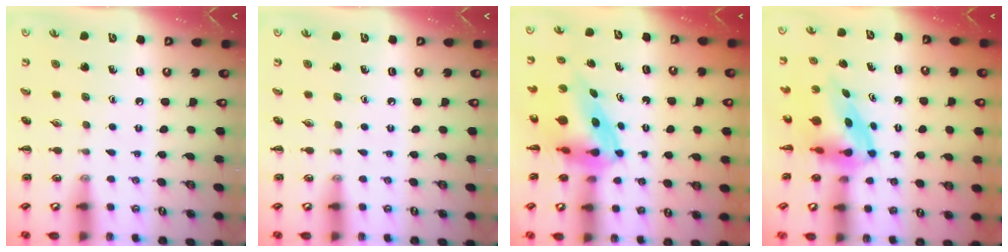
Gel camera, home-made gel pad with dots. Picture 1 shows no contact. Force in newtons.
{"total": 0.0}
{"total": 7.3, "press": 7.2, "slide": 1.1}
{"total": 4.7, "press": 4.5, "slide": 1.2}